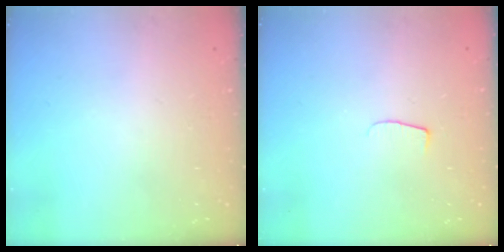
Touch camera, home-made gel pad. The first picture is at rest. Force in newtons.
{"total": 4.3, "press": 4.3, "slide": 0.5}